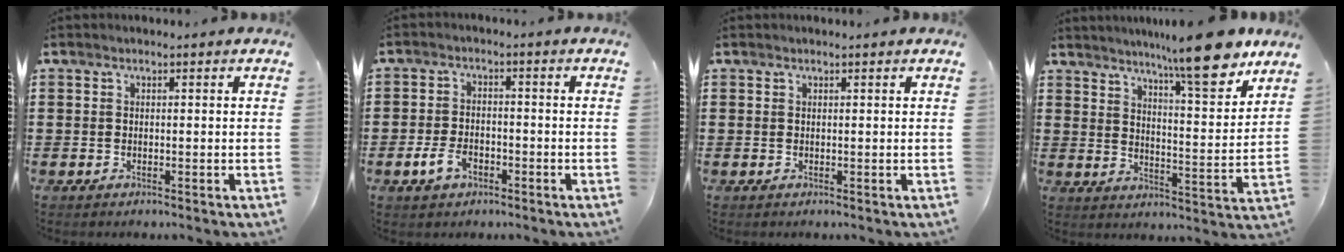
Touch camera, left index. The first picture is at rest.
{"total": 3.9, "force": [-2.0, 2.3, 2.5], "torque": [-0.058, 0.000, -0.041]}
{"total": 0.0}
{"total": 12.2, "force": [9.8, 0.9, 7.1], "torque": [-0.118, -0.052, 0.161]}